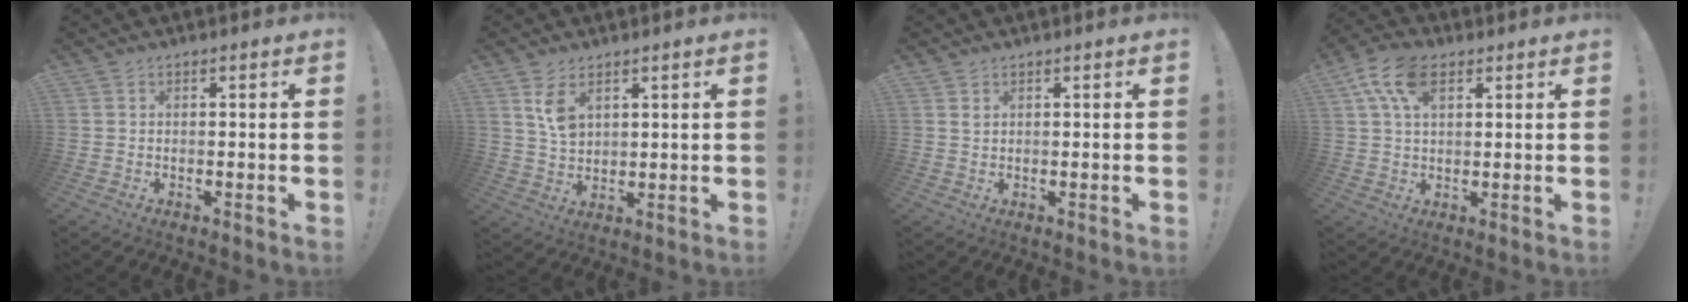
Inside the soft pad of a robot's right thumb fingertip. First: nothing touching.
{"total": 6.7, "force": [3.3, 4.0, 4.2], "torque": [-0.065, -0.015, 0.061]}
{"total": 0.8, "force": [0.7, 0.2, 0.4], "torque": [-0.001, -0.004, 0.012]}
{"total": 10.7, "force": [4.5, 5.9, 7.7], "torque": [-0.142, 0.000, 0.085]}